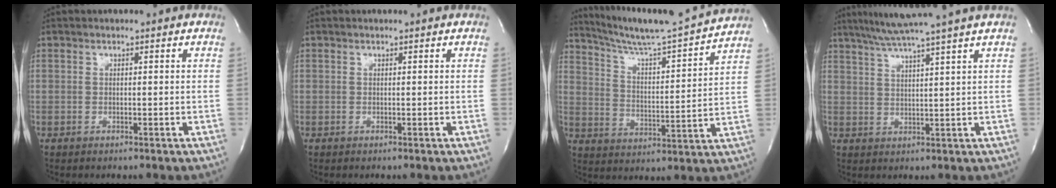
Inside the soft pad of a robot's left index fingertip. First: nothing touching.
{"total": 0.6, "force": [0.6, 0.0, 0.2], "torque": [-0.004, 0.002, 0.007]}
{"total": 16.1, "force": [15.1, -1.3, 5.4], "torque": [-0.099, -0.026, 0.231]}
{"total": 10.0, "force": [8.1, -2.2, 5.4], "torque": [-0.091, 0.008, 0.123]}